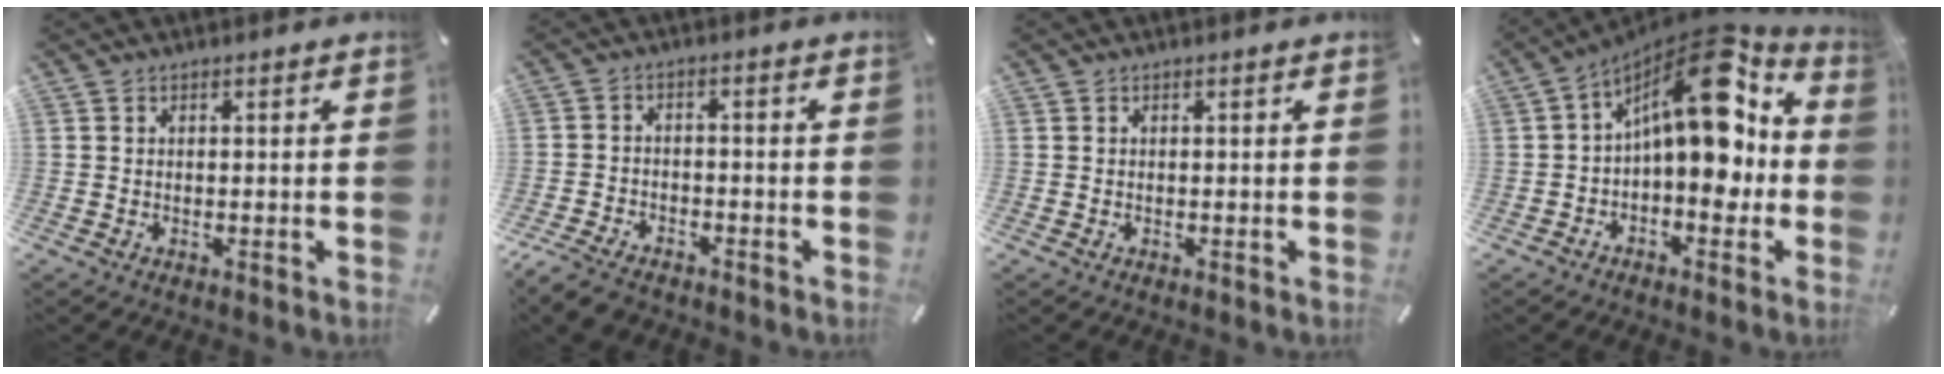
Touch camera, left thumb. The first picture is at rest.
{"total": 5.0, "force": [-4.1, 2.1, 1.8], "torque": [-0.047, 0.017, -0.082]}
{"total": 0.0}
{"total": 17.0, "force": [5.3, 8.2, 13.9], "torque": [-0.205, -0.049, 0.084]}